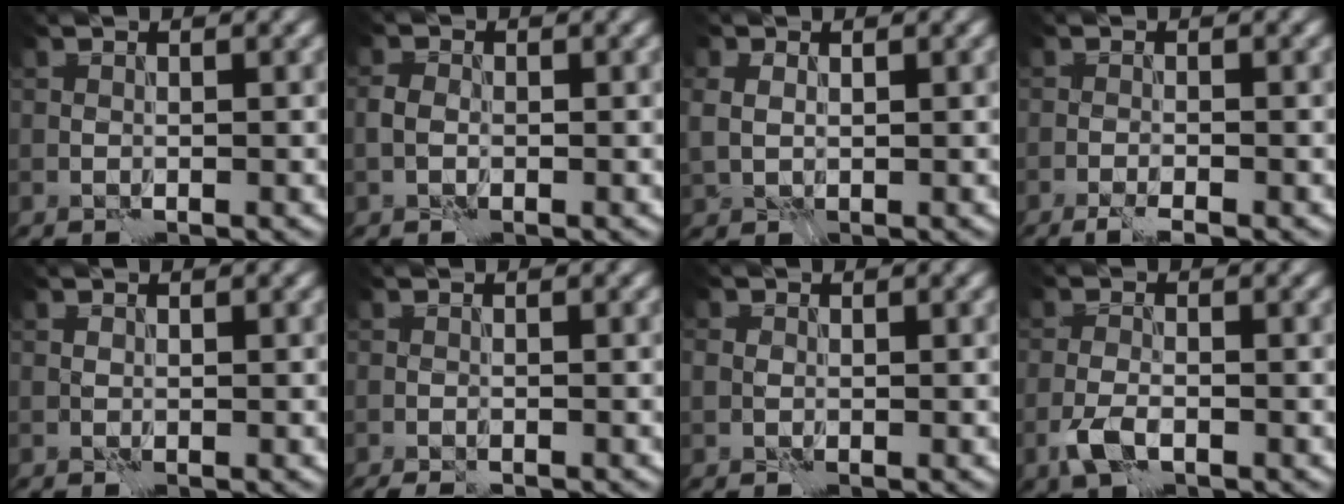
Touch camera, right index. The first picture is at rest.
{"total": 1.1, "force": [-0.5, 0.8, 0.5], "torque": [-0.009, 0.003, -0.017]}
{"total": 1.9, "force": [0.6, 1.6, 0.9], "torque": [-0.025, 0.000, 0.014]}
{"total": 2.0, "force": [-1.7, 0.0, 1.1], "torque": [-0.028, -0.003, -0.032]}
{"total": 0.0}
{"total": 1.8, "force": [-1.7, 0.2, 0.6], "torque": [-0.015, 0.002, -0.024]}
{"total": 0.7, "force": [-0.3, 0.6, 0.1], "torque": [0.000, -0.002, -0.009]}
{"total": 2.5, "force": [-1.4, 1.0, 1.8], "torque": [-0.040, -0.004, -0.031]}